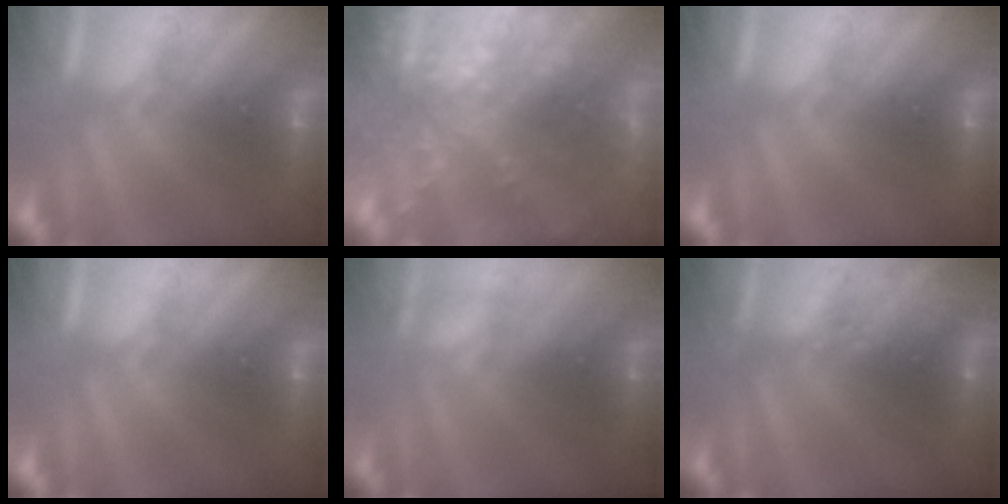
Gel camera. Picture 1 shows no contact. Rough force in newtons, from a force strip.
{"total": 9.6}
{"total": 0.0}
{"total": 0.0}
{"total": 2.4}
{"total": 2.9}